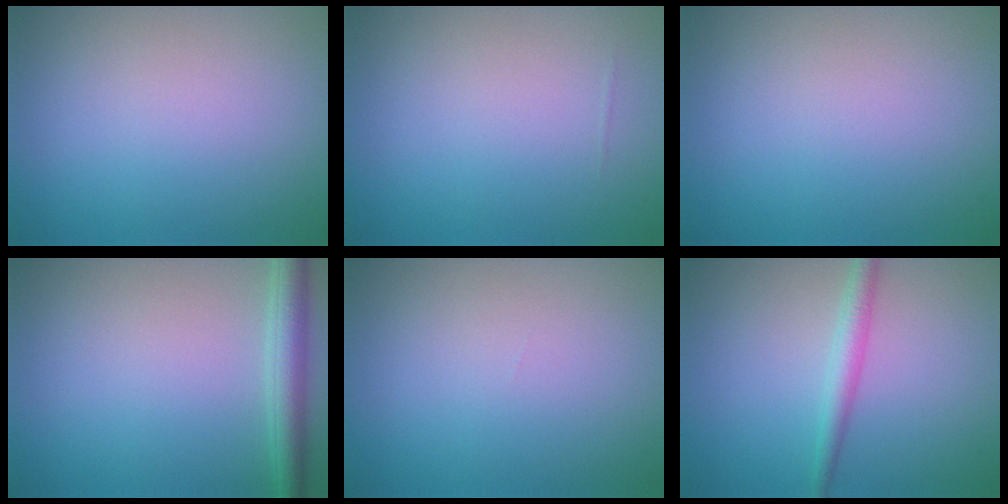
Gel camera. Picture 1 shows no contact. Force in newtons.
{"total": 0.0}
{"total": 0.0}
{"total": 3.1, "press": 3.1, "slide": 0.2}
{"total": 0.0}
{"total": 2.2, "press": 2.2, "slide": 0.1}